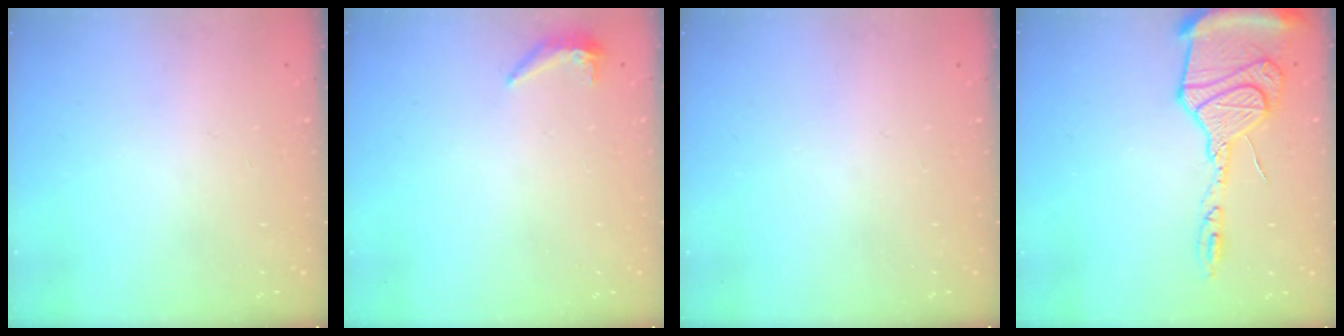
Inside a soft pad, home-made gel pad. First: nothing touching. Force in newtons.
{"total": 9.6, "press": 5.9, "slide": 7.6}
{"total": 0.0}
{"total": 18.2, "press": 17.5, "slide": 5.0}